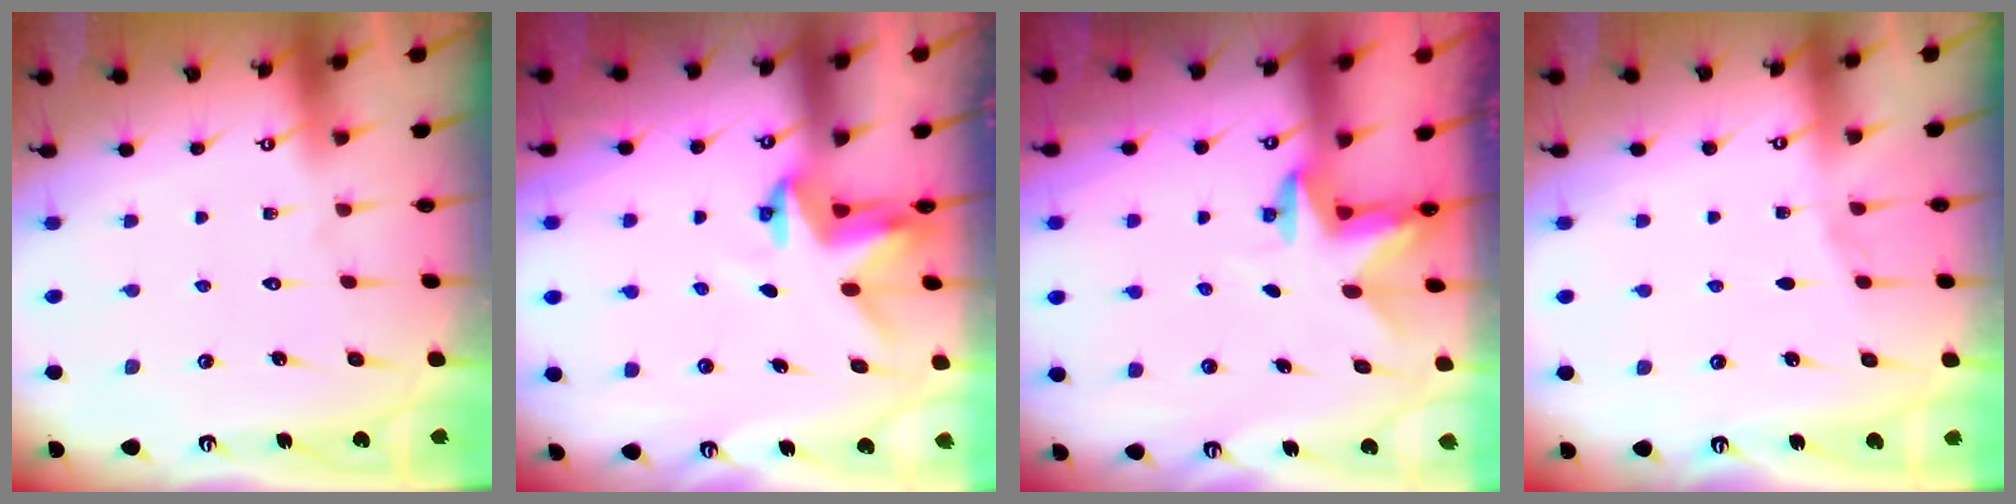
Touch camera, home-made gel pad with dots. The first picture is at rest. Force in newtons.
{"total": 3.5, "press": 3.5, "slide": 0.3}
{"total": 2.4, "press": 2.4, "slide": 0.4}
{"total": 2.8, "press": 2.7, "slide": 0.3}